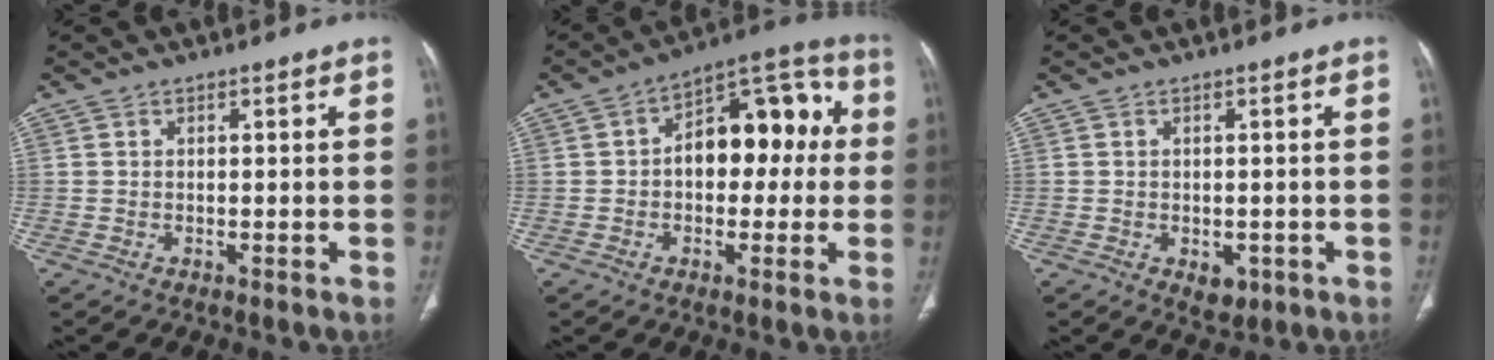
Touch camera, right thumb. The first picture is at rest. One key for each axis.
{"total": 12.0, "fx": 1.2, "fy": 7.1, "fz": 9.6, "tx": -0.099, "ty": 0.038, "tz": 0.011}
{"total": 3.3, "fx": -1.2, "fy": 2.2, "fz": 2.2, "tx": -0.016, "ty": 0.001, "tz": -0.006}